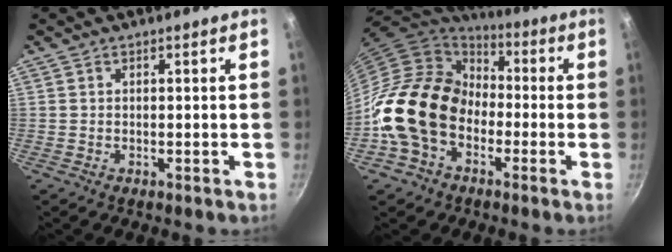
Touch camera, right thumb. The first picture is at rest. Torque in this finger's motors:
{"motor_torque": [2.45, 2.56, 1.39, -1.39, 0.31]}